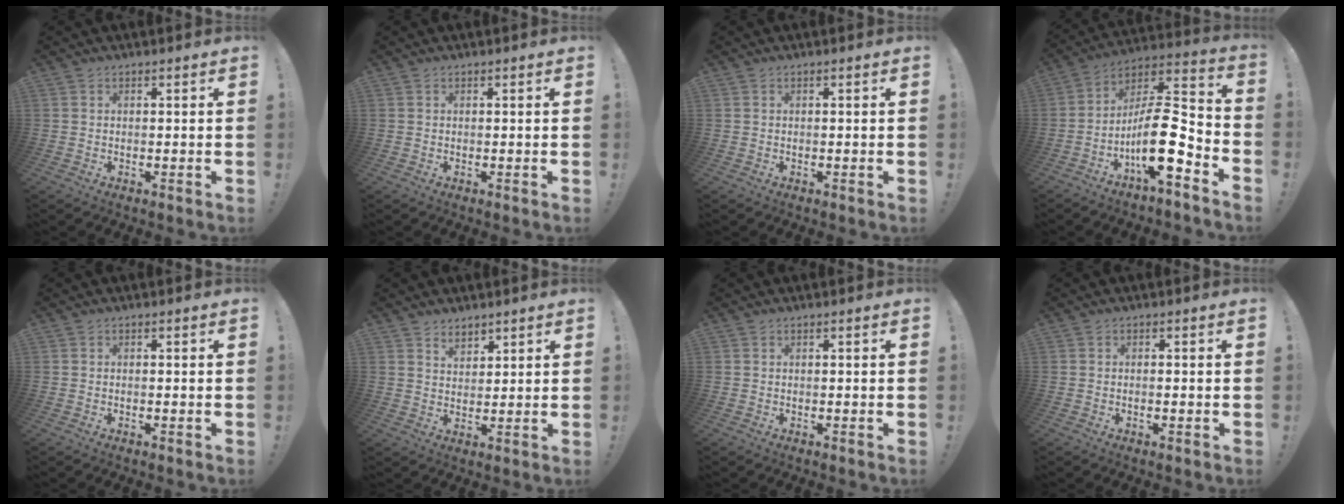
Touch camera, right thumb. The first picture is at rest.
{"total": 0.0}
{"total": 0.0}
{"total": 17.1, "force": [-5.9, 5.0, 15.2], "torque": [-0.271, 0.016, -0.100]}
{"total": 0.6, "force": [-0.4, -0.3, 0.3], "torque": [-0.005, -0.002, -0.006]}
{"total": 4.4, "force": [3.5, 2.6, 0.5], "torque": [-0.004, -0.024, 0.066]}
{"total": 0.0}
{"total": 1.0, "force": [-0.6, -0.2, 0.8], "torque": [-0.013, -0.001, -0.010]}